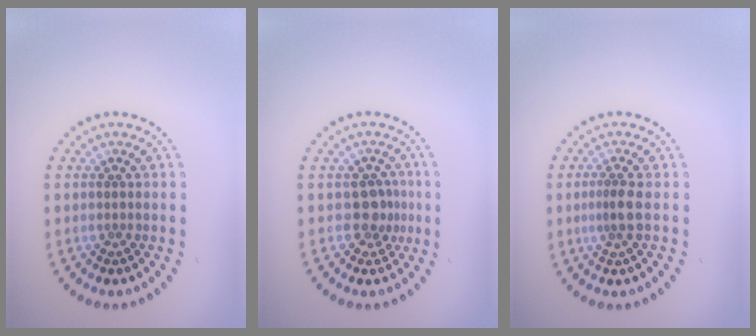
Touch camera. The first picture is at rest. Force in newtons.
{"total": 2.2, "press": 1.8, "slide": 1.4}
{"total": 2.0, "press": 1.6, "slide": 1.2}